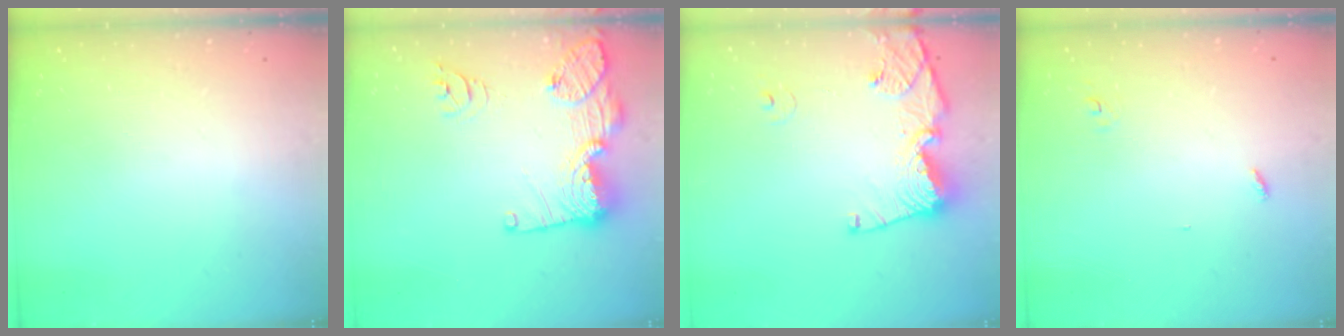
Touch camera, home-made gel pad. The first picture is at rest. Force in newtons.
{"total": 18.4, "press": 18.3, "slide": 1.7}
{"total": 14.7, "press": 14.6, "slide": 1.8}
{"total": 2.8, "press": 2.8, "slide": 0.3}